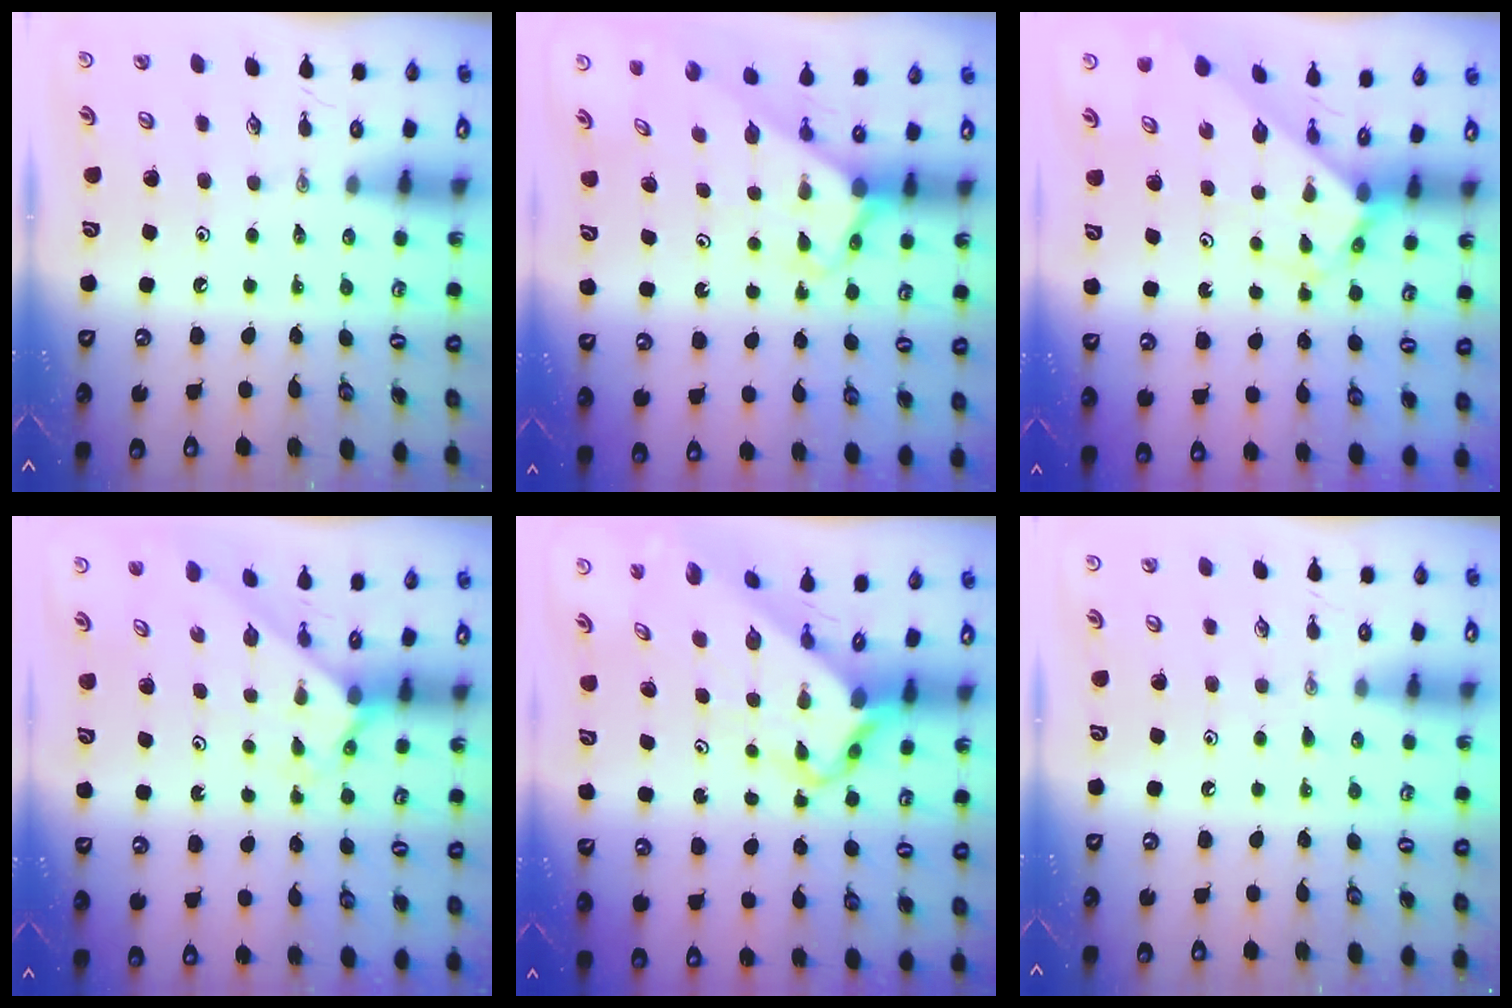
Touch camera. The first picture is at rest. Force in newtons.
{"total": 2.6, "press": 2.6, "slide": 0.1}
{"total": 2.8, "press": 2.8, "slide": 0.1}
{"total": 2.4, "press": 2.4, "slide": 0.1}
{"total": 5.2, "press": 5.2, "slide": 0.7}
{"total": 3.9, "press": 3.9, "slide": 0.5}